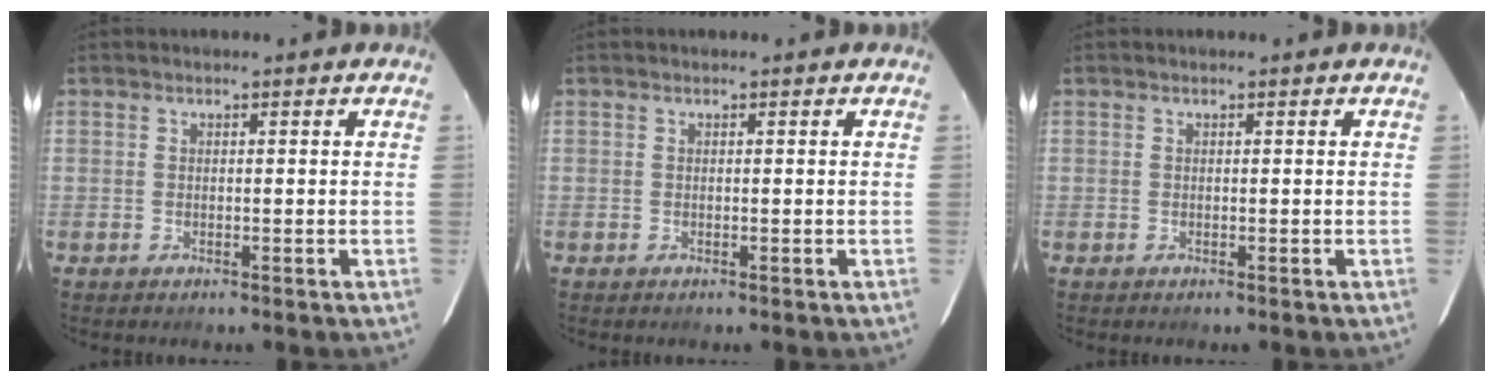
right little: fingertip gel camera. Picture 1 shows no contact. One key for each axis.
{"total": 0.0}
{"total": 0.0}